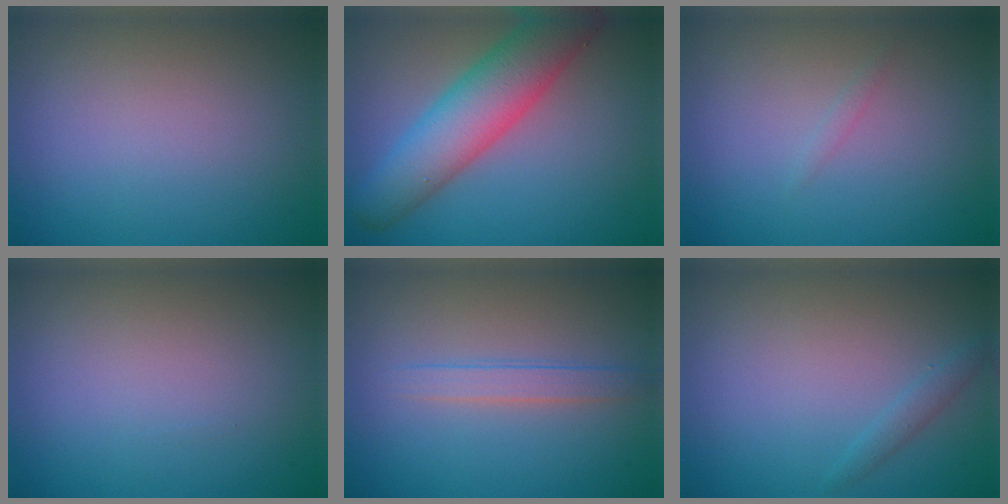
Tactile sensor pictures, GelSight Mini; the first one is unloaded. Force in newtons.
{"total": 7.8, "press": 7.8, "slide": 0.5}
{"total": 0.5, "press": 0.5, "slide": 0.0}
{"total": 0.0}
{"total": 1.8, "press": 1.7, "slide": 0.2}
{"total": 1.1, "press": 1.1, "slide": 0.1}